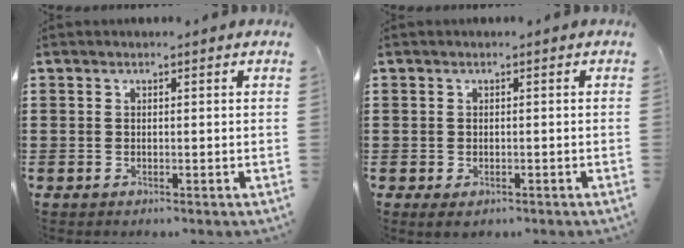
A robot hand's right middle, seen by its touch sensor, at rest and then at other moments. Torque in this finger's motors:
{"motor_torque": [1.07, 0.40, 0.37, 0.08]}